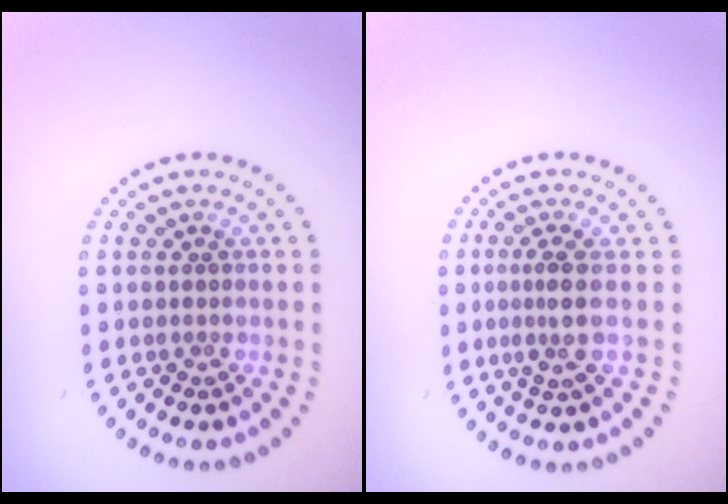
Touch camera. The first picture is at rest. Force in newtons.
{"total": 2.6, "press": 2.0, "slide": 1.7}